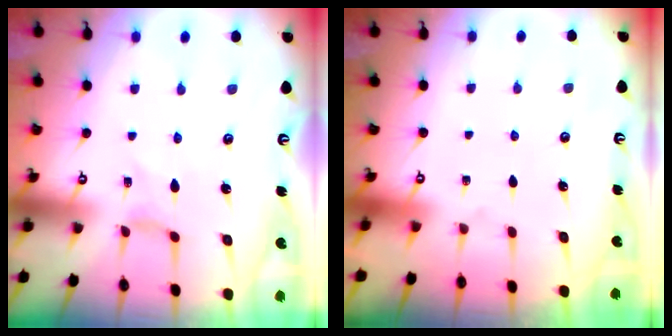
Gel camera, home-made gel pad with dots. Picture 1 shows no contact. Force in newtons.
{"total": 0.0}